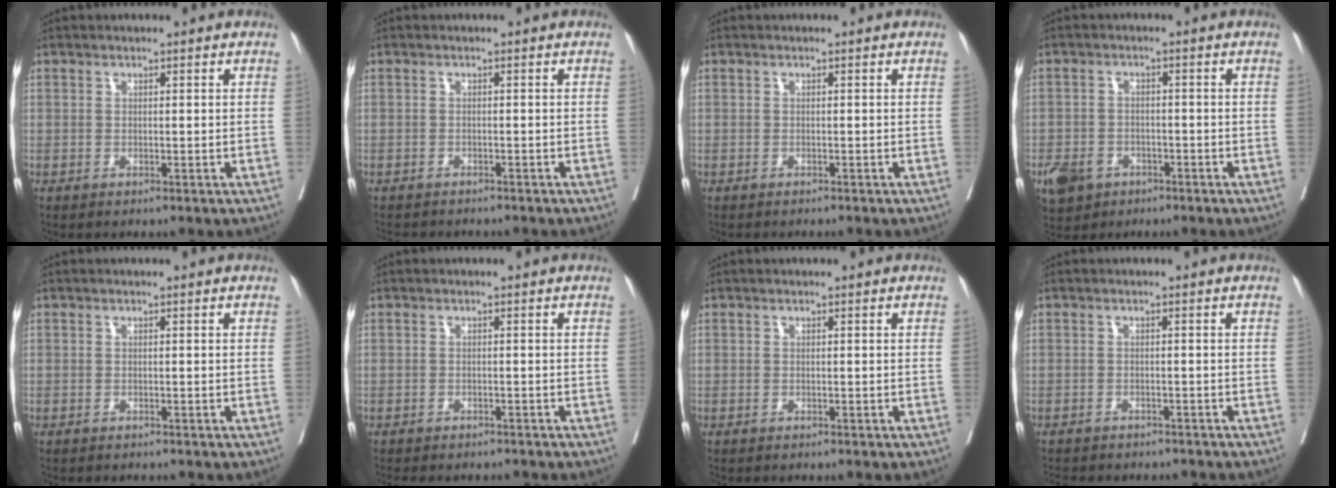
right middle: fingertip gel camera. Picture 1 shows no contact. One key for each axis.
{"total": 6.3, "fx": -5.7, "fy": 1.6, "fz": 2.0, "tx": -0.026, "ty": -0.004, "tz": -0.077}
{"total": 2.1, "fx": -2.0, "fy": 0.4, "fz": 0.6, "tx": -0.012, "ty": -0.004, "tz": -0.025}
{"total": 7.2, "fx": -4.0, "fy": 5.5, "fz": 2.3, "tx": -0.048, "ty": 0.003, "tz": -0.060}
{"total": 2.8, "fx": -2.6, "fy": 0.5, "fz": 0.9, "tx": -0.013, "ty": -0.004, "tz": -0.033}
{"total": 8.4, "fx": -7.7, "fy": 2.2, "fz": 2.7, "tx": -0.037, "ty": -0.004, "tz": -0.095}
{"total": 2.0, "fx": -1.8, "fy": 0.4, "fz": 0.7, "tx": -0.013, "ty": -0.003, "tz": -0.022}
{"total": 9.7, "fx": -8.8, "fy": 2.7, "fz": 3.0, "tx": -0.050, "ty": -0.004, "tz": -0.105}